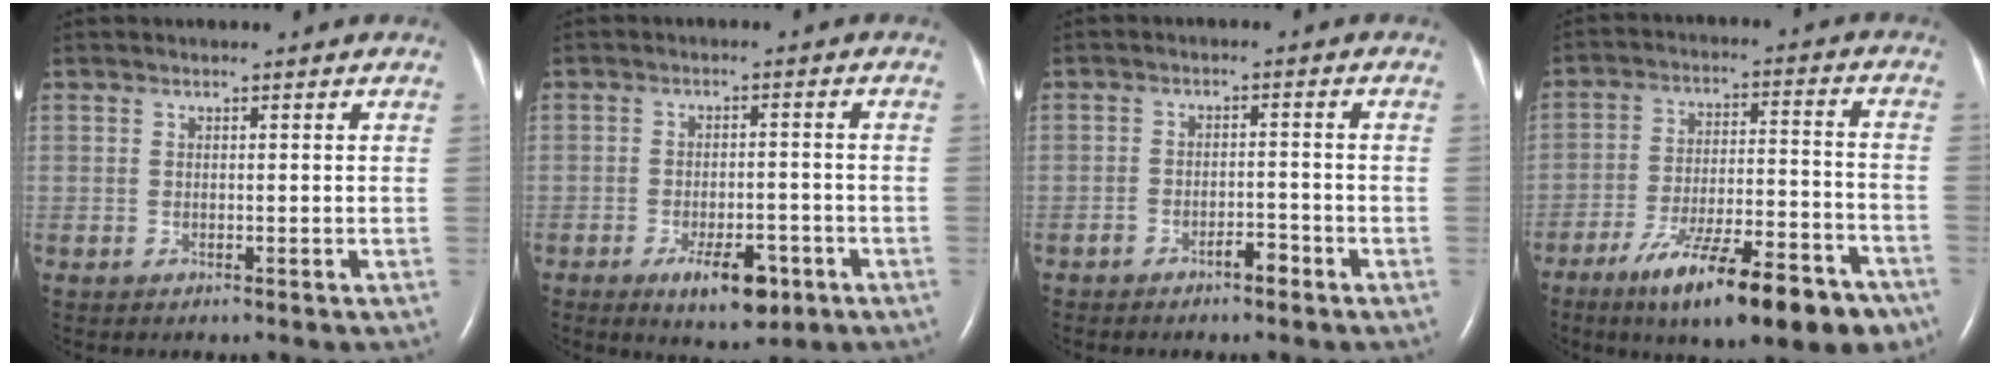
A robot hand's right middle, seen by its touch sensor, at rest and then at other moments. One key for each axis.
{"total": 7.1, "fx": -3.8, "fy": 2.7, "fz": 5.3, "tx": -0.084, "ty": -0.004, "tz": -0.052}
{"total": 2.7, "fx": -2.0, "fy": 1.0, "fz": 1.5, "tx": -0.025, "ty": 0.006, "tz": -0.033}
{"total": 18.5, "fx": -12.5, "fy": 4.1, "fz": 13.0, "tx": -0.162, "ty": 0.006, "tz": -0.199}